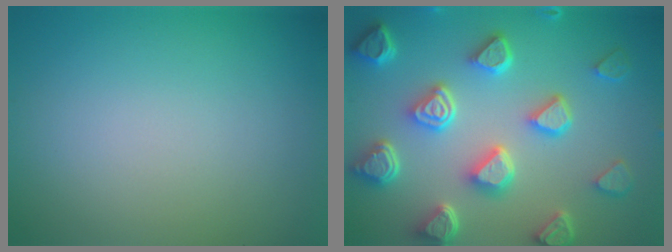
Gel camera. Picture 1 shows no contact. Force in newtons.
{"total": 7.7, "press": 6.1, "slide": 4.8}